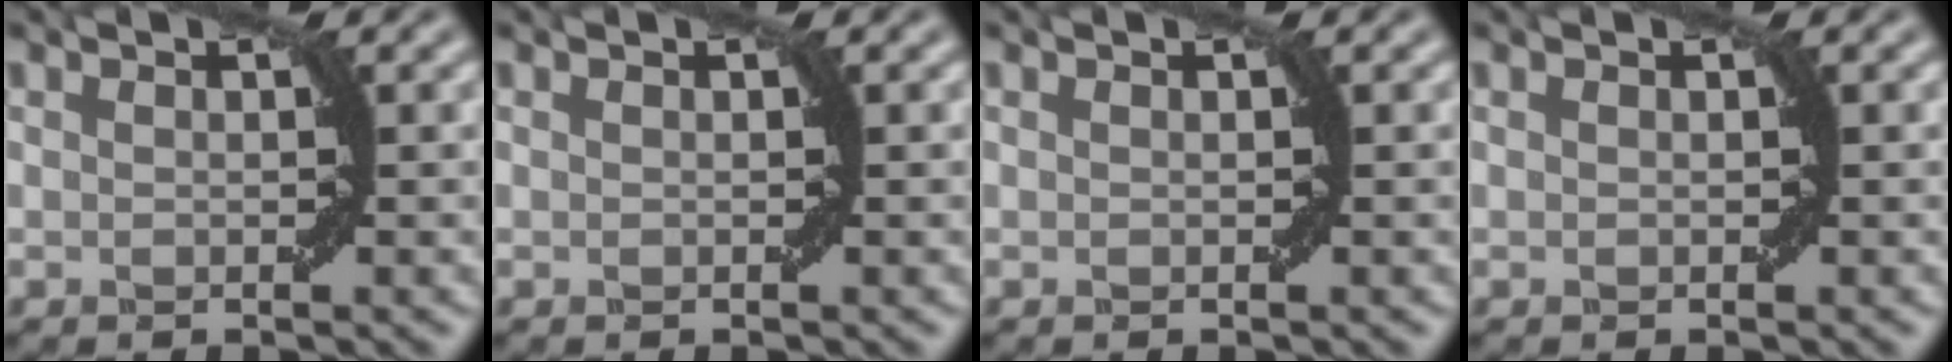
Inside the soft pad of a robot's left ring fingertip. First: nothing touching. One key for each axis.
{"total": 0.0}
{"total": 0.0}
{"total": 0.0}